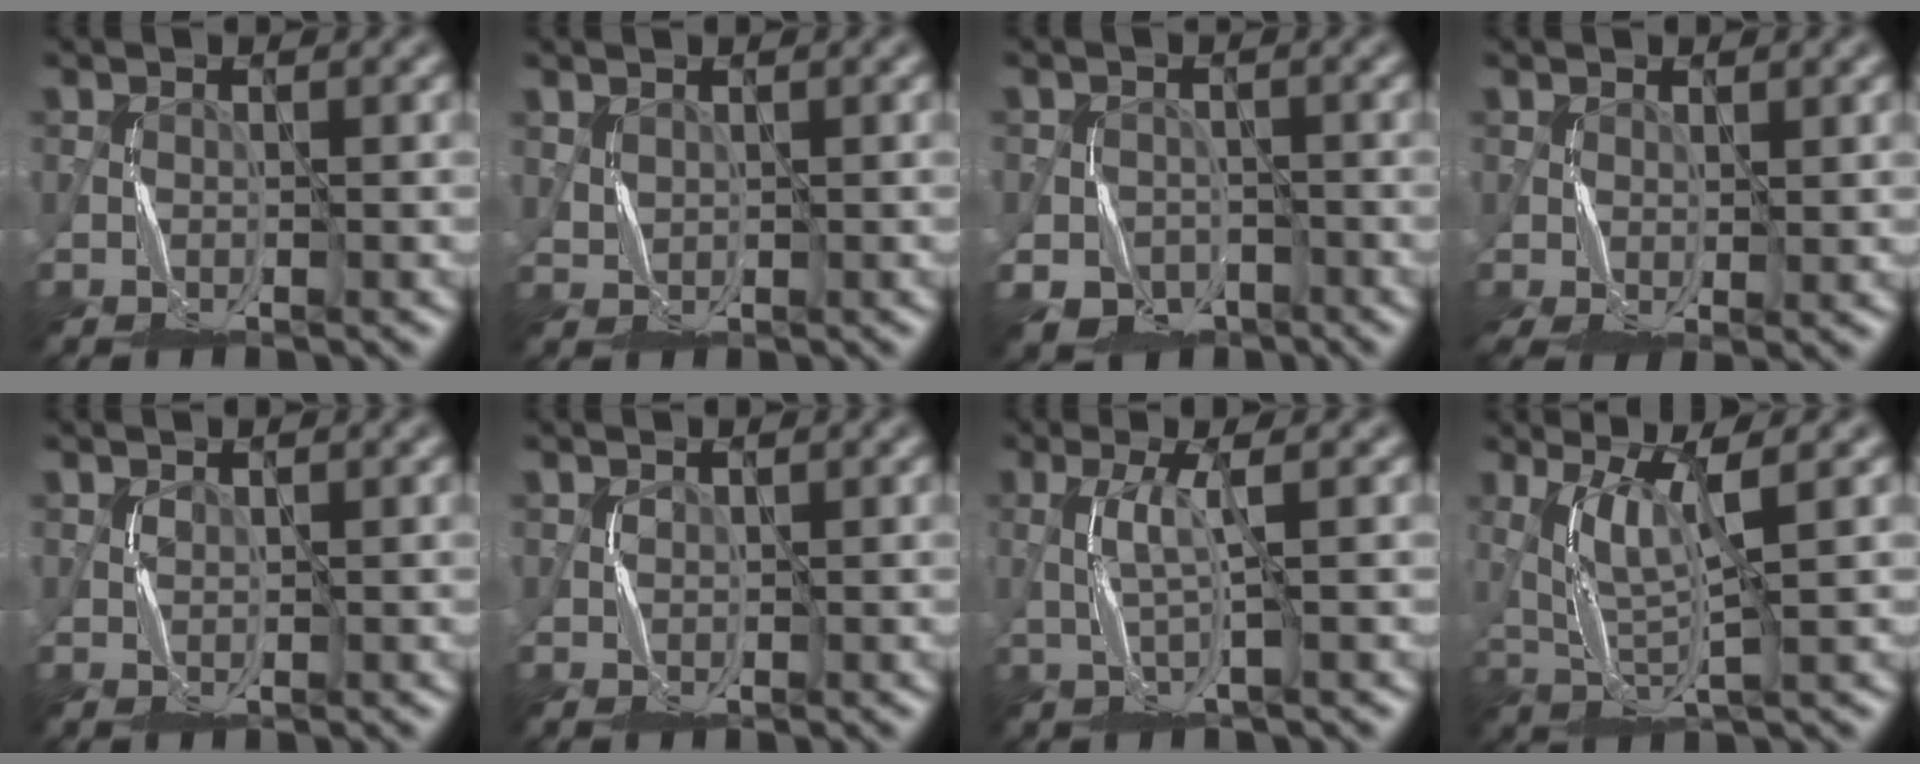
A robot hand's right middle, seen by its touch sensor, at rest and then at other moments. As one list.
[{"total": 1.2, "force": [0.9, 0.7, 0.3], "torque": [-0.012, -0.002, 0.026]}, {"total": 3.9, "force": [-1.8, 3.2, 1.2], "torque": [-0.019, -0.008, -0.033]}, {"total": 2.6, "force": [0.4, 1.2, 2.3], "torque": [-0.057, -0.001, 0.010]}, {"total": 0.8, "force": [0.6, 0.5, 0.3], "torque": [-0.008, -0.002, 0.016]}, {"total": 0.6, "force": [0.5, 0.3, -0.1], "torque": [0.000, -0.002, 0.016]}, {"total": 2.0, "force": [0.0, -0.1, 2.0], "torque": [-0.047, -0.001, 0.004]}, {"total": 4.3, "force": [1.5, 0.6, 4.0], "torque": [-0.085, -0.006, 0.038]}]